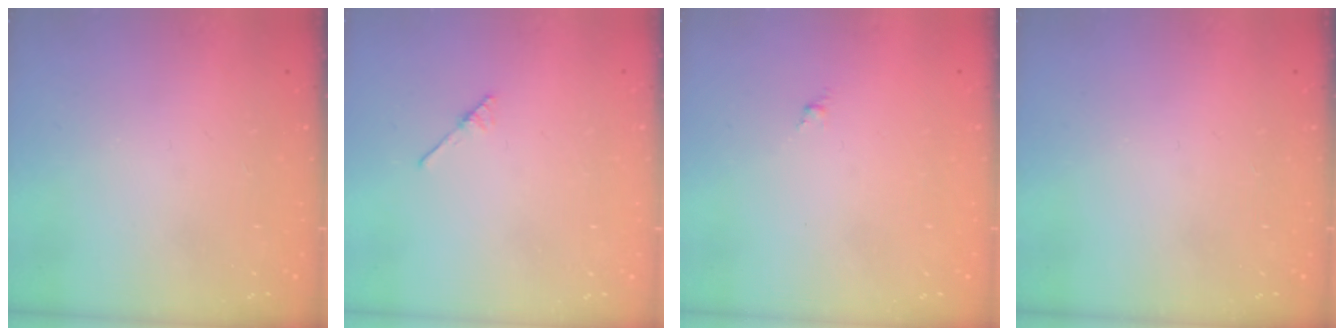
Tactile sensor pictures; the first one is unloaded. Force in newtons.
{"total": 1.9, "press": 1.8, "slide": 0.3}
{"total": 0.0}
{"total": 0.0}